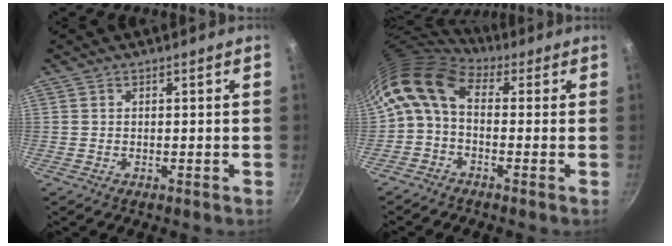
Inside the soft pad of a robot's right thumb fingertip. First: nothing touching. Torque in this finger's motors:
{"motor_torque": [-0.61, 1.48, 1.21, -0.47, 0.30]}